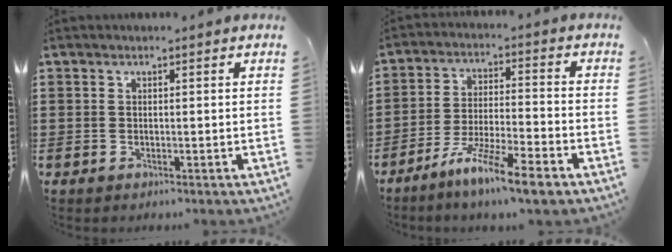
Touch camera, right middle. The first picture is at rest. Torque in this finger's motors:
{"motor_torque": [2.14, 0.00, 0.91, 0.21]}